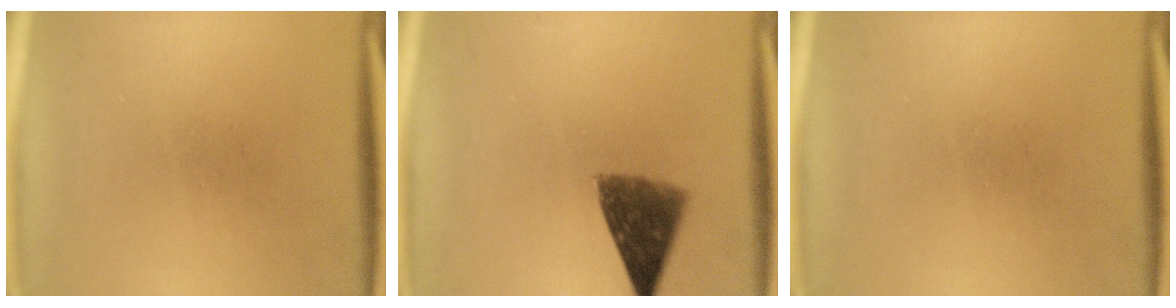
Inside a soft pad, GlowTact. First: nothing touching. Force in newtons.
{"total": 7.8}
{"total": 0.0}